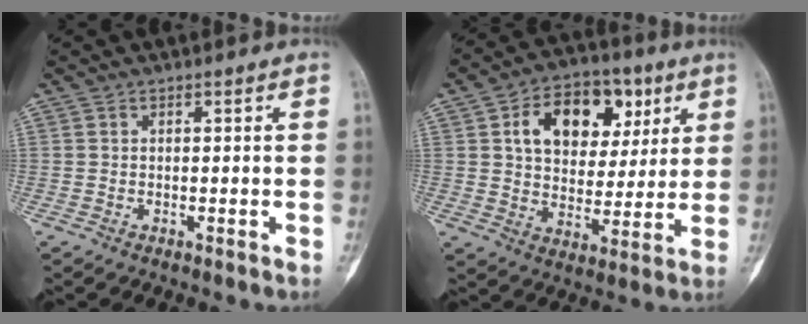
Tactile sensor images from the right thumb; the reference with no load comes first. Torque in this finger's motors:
{"motor_torque": [-1.27, 2.16, 0.26, 0.09, 0.28]}